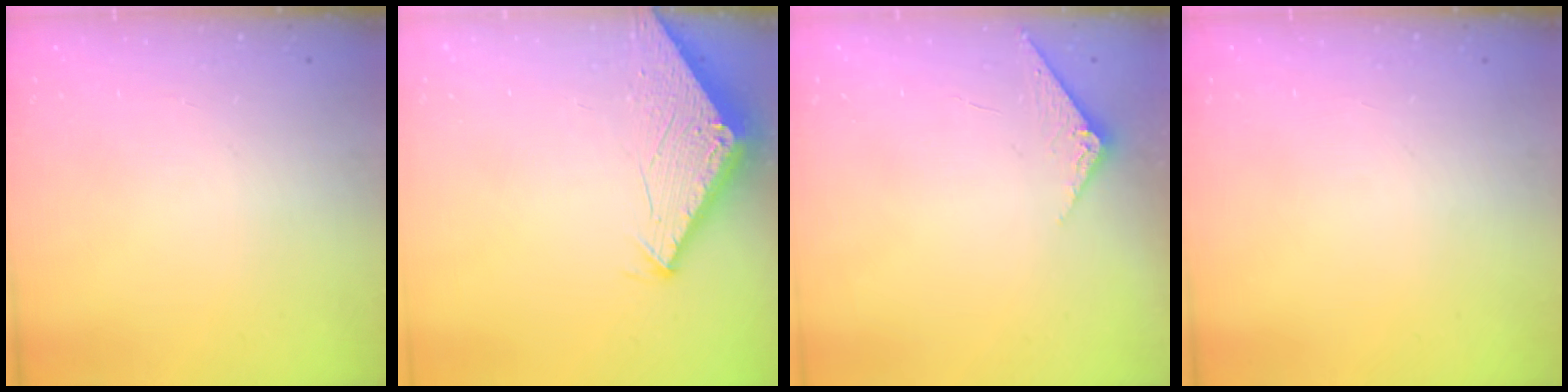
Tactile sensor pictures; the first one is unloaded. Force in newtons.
{"total": 2.9, "press": 2.9, "slide": 0.2}
{"total": 3.5, "press": 3.5, "slide": 0.4}
{"total": 0.0}